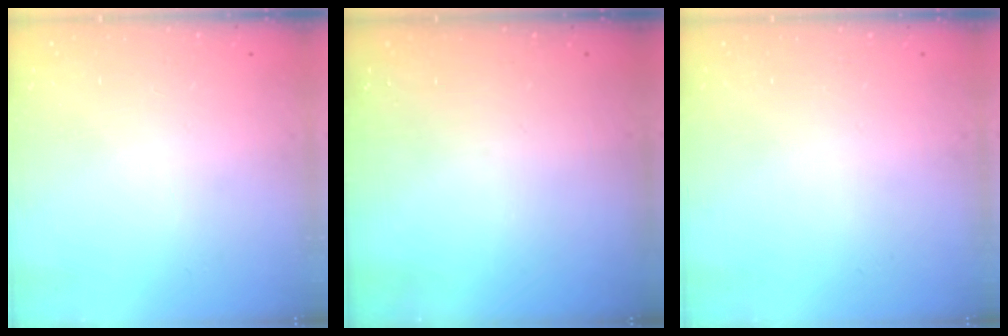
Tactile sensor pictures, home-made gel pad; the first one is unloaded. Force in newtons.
{"total": 0.0}
{"total": 0.0}